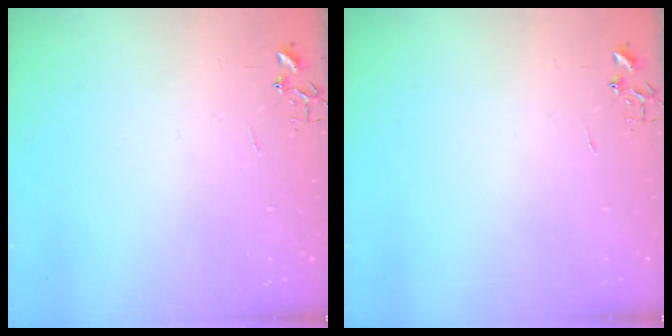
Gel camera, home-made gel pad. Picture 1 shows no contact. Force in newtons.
{"total": 0.0}